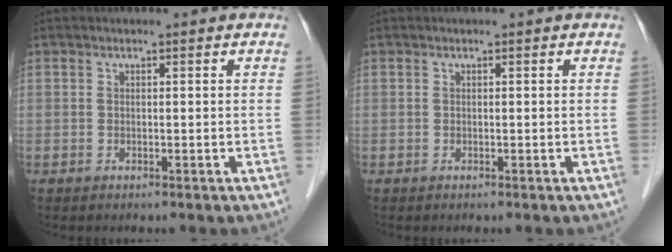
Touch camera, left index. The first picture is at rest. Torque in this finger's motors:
{"motor_torque": [0.00, 0.00, 0.02, 0.00]}